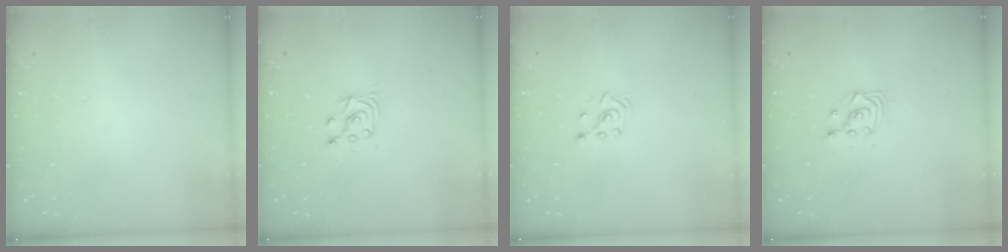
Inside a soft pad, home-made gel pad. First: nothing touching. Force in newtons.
{"total": 6.1, "press": 6.1, "slide": 0.5}
{"total": 3.4, "press": 3.4, "slide": 0.6}
{"total": 3.4, "press": 3.4, "slide": 0.1}